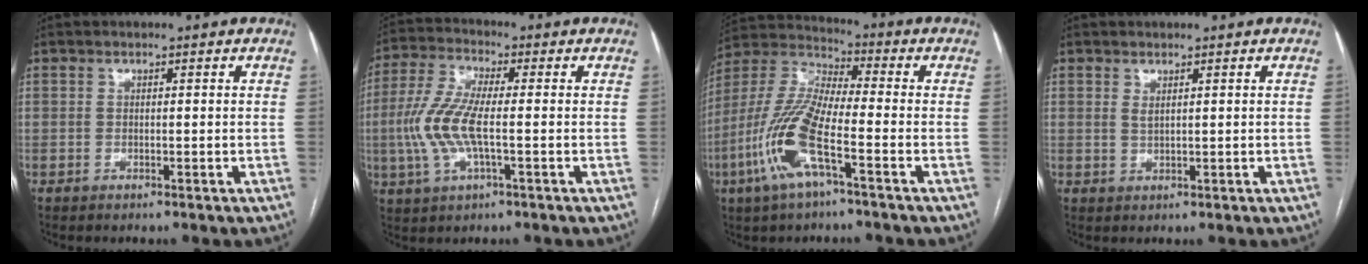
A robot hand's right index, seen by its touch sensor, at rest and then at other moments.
{"total": 9.5, "force": [-1.2, 2.3, 9.1], "torque": [-0.212, 0.004, -0.026]}
{"total": 13.6, "force": [-5.1, 2.7, 12.3], "torque": [-0.275, -0.003, -0.105]}
{"total": 1.0, "force": [0.6, 0.2, 0.8], "torque": [-0.017, -0.003, 0.015]}